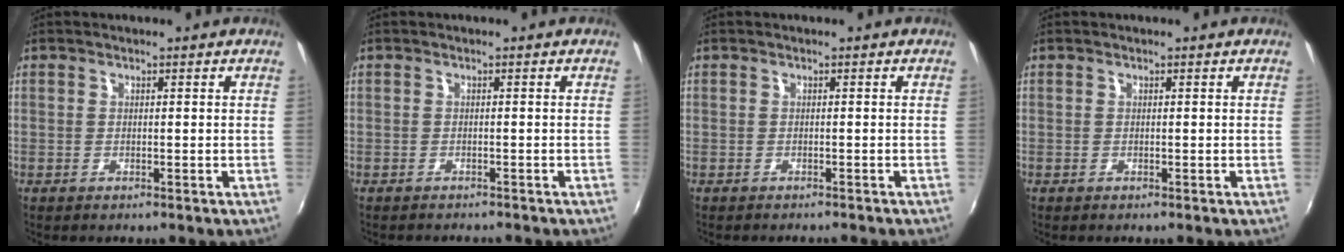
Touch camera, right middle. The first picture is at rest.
{"total": 2.0, "force": [-1.9, 0.4, 0.4], "torque": [-0.015, -0.011, -0.029]}
{"total": 1.6, "force": [-1.5, 0.2, 0.5], "torque": [-0.015, -0.009, -0.022]}
{"total": 0.0}